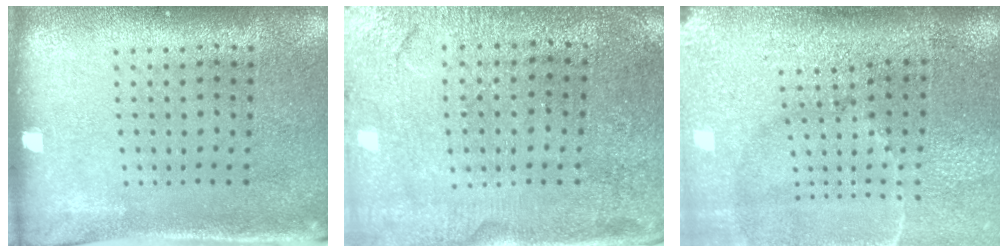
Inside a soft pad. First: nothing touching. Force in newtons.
{"total": 1.0, "press": 0.9, "slide": 0.3}
{"total": 5.0, "press": 4.2, "slide": 2.7}